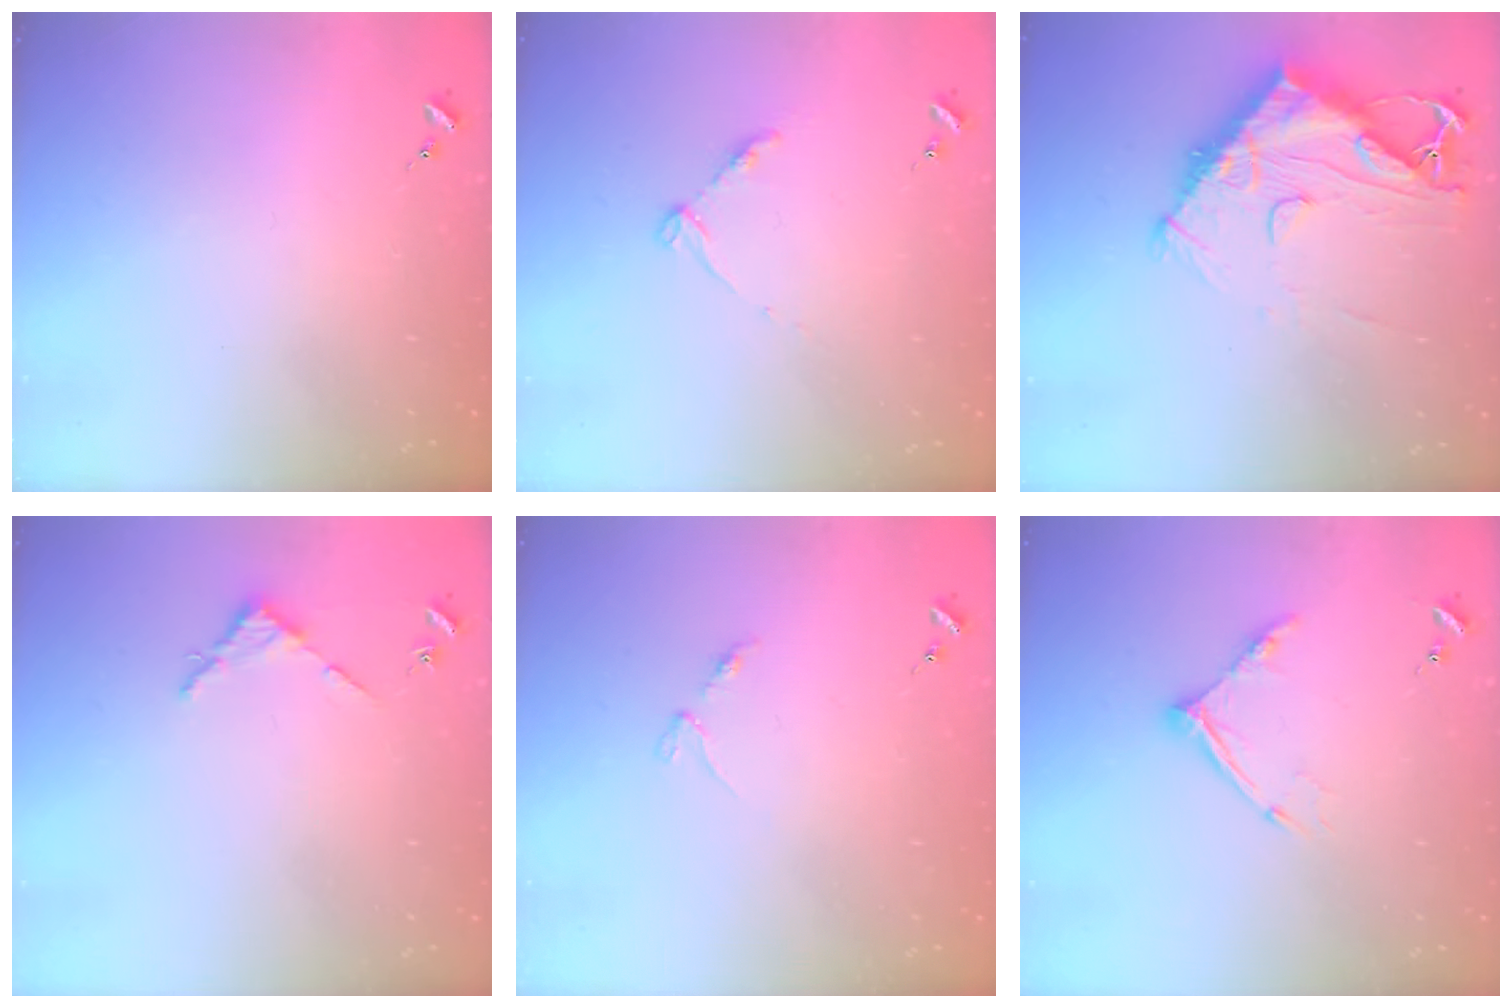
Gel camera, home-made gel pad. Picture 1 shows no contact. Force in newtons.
{"total": 5.6, "press": 5.5, "slide": 0.7}
{"total": 14.7, "press": 14.6, "slide": 1.5}
{"total": 2.7, "press": 2.7, "slide": 0.3}
{"total": 2.9, "press": 2.8, "slide": 0.4}
{"total": 10.5, "press": 10.5, "slide": 1.0}